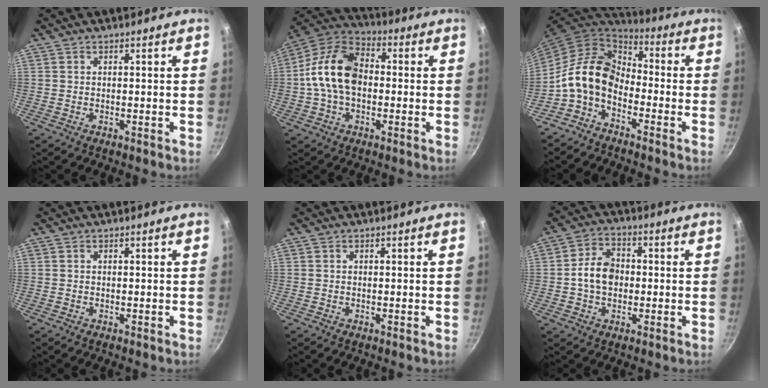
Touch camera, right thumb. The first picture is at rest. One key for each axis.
{"total": 14.6, "fx": -0.3, "fy": 9.7, "fz": 10.9, "tx": -0.175, "ty": 0.036, "tz": -0.026}
{"total": 13.0, "fx": -4.0, "fy": 8.9, "fz": 8.6, "tx": -0.145, "ty": 0.060, "tz": -0.103}
{"total": 0.0}
{"total": 0.0}
{"total": 8.1, "fx": -0.4, "fy": 6.2, "fz": 5.2, "tx": -0.069, "ty": 0.018, "tz": -0.018}